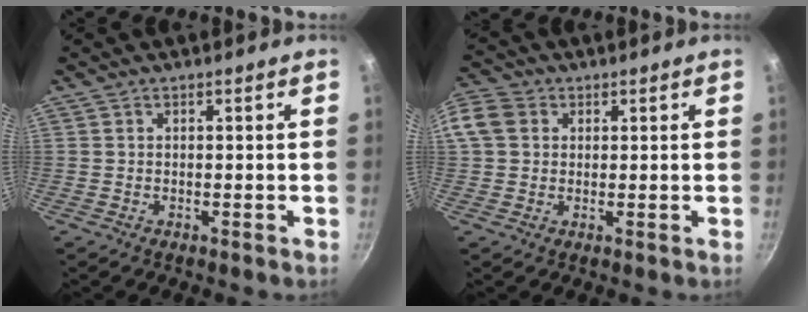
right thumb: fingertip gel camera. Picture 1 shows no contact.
{"total": 9.0, "force": [1.9, 7.4, 4.6], "torque": [-0.093, 0.016, 0.023]}